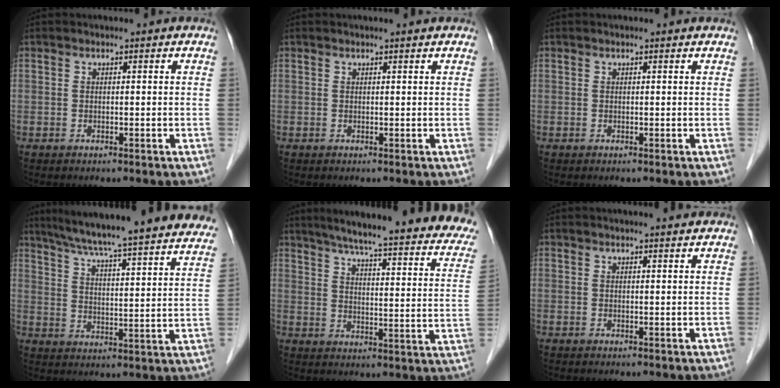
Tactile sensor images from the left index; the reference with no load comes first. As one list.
[{"total": 1.1, "force": [1.0, -0.1, 0.5], "torque": [-0.010, 0.004, 0.016]}, {"total": 0.7, "force": [0.7, 0.1, 0.2], "torque": [-0.010, 0.007, 0.007]}, {"total": 31.0, "force": [27.7, 2.1, 13.7], "torque": [-0.214, -0.050, 0.345]}, {"total": 27.4, "force": [22.7, 3.2, 15.1], "torque": [-0.208, -0.030, 0.270]}, {"total": 2.0, "force": [1.9, 0.0, 0.6], "torque": [-0.012, 0.002, 0.024]}]